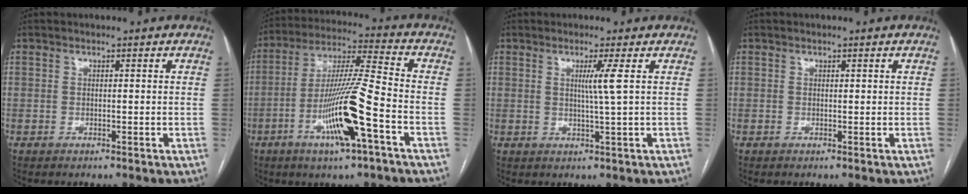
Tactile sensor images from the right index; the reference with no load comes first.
{"total": 14.6, "force": [-5.6, 0.2, 13.4], "torque": [-0.261, -0.004, -0.104]}
{"total": 3.1, "force": [0.8, -1.2, 2.7], "torque": [-0.053, -0.009, 0.017]}
{"total": 0.0}